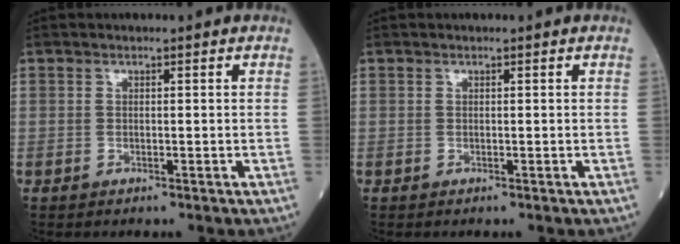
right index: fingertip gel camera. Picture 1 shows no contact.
{"total": 0.0}